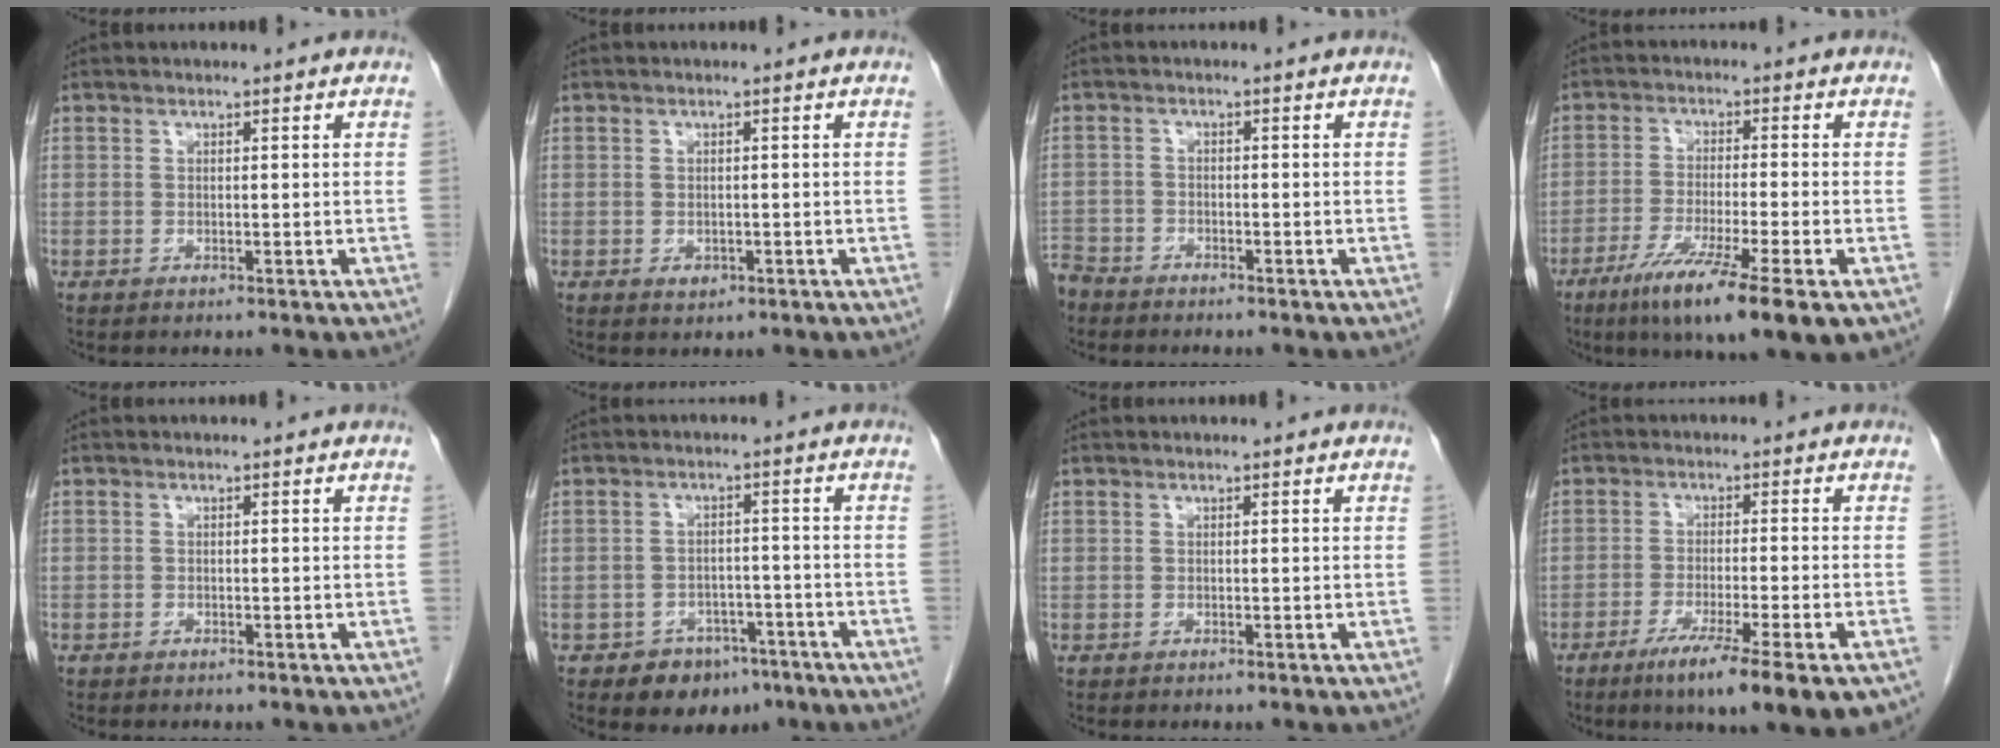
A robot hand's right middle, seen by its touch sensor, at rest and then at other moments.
{"total": 1.4, "force": [-0.5, 1.0, 0.8], "torque": [-0.011, 0.001, -0.001]}
{"total": 4.8, "force": [-4.4, 1.8, 0.4], "torque": [-0.010, -0.006, -0.087]}
{"total": 12.5, "force": [-6.9, 0.5, 10.4], "torque": [-0.169, -0.034, -0.114]}
{"total": 0.7, "force": [-0.5, 0.5, 0.0], "torque": [-0.006, 0.004, -0.012]}
{"total": 6.6, "force": [-4.5, 4.4, 2.2], "torque": [-0.024, 0.009, -0.059]}
{"total": 0.0}
{"total": 12.5, "force": [-8.0, 0.4, 9.7], "torque": [-0.124, -0.027, -0.118]}